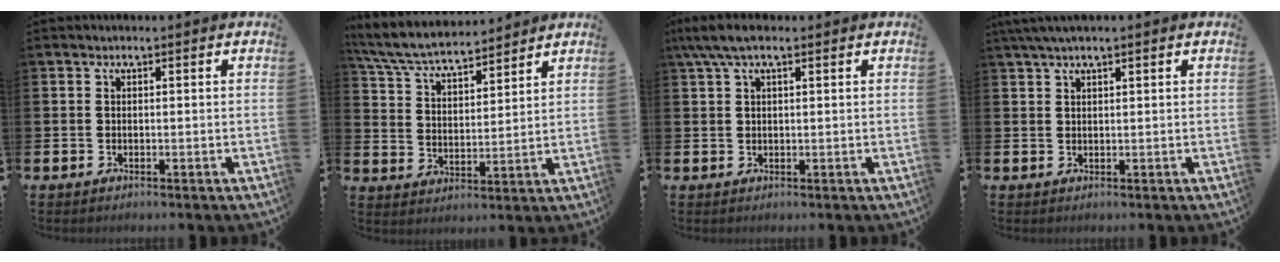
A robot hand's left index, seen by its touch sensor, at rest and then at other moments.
{"total": 6.7, "force": [6.3, 1.1, 1.8], "torque": [-0.065, -0.037, 0.111]}
{"total": 4.0, "force": [2.5, 1.2, 3.0], "torque": [-0.061, 0.003, 0.044]}
{"total": 2.1, "force": [1.6, 0.2, 1.4], "torque": [-0.034, 0.006, 0.030]}